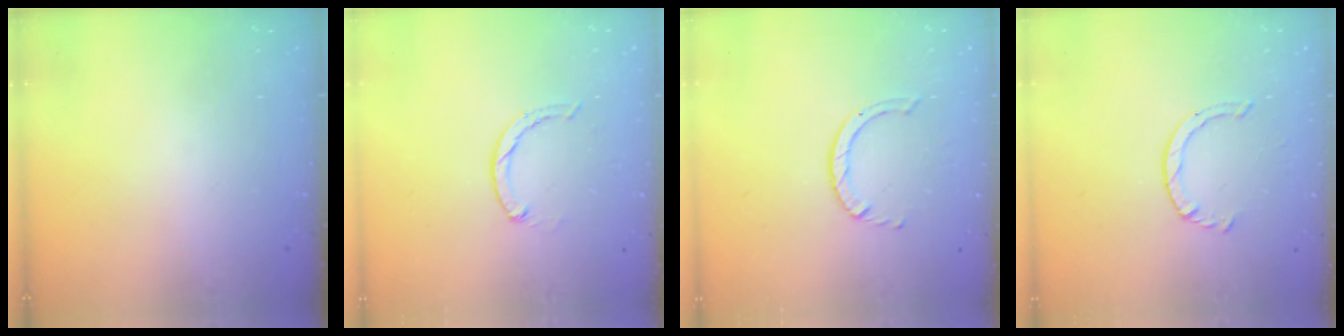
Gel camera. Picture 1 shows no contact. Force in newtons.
{"total": 1.9, "press": 1.9, "slide": 0.3}
{"total": 1.4, "press": 1.4, "slide": 0.2}
{"total": 2.6, "press": 2.6, "slide": 0.3}